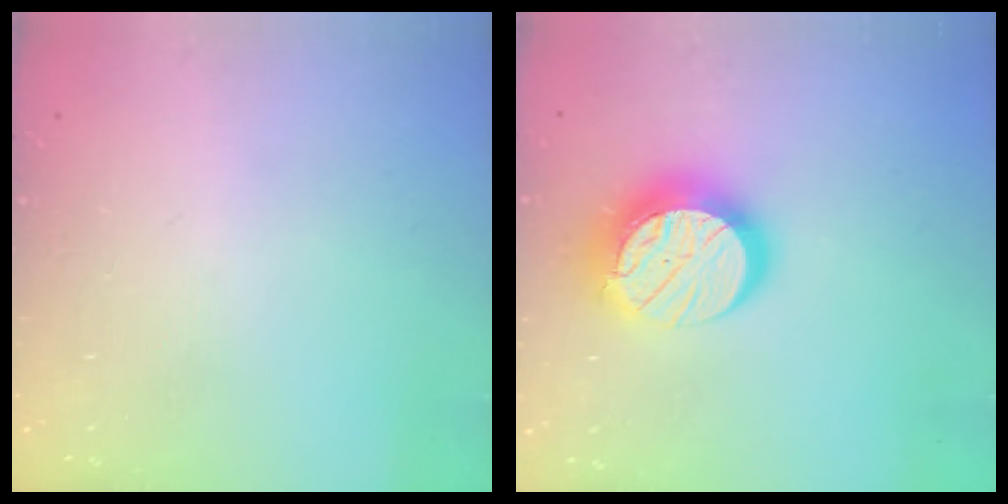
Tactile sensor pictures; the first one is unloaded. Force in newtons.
{"total": 14.8, "press": 14.8, "slide": 0.7}